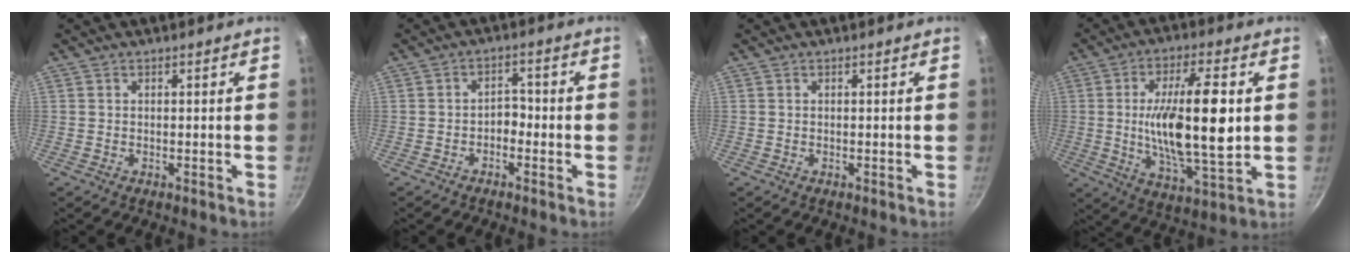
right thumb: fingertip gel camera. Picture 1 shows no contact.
{"total": 2.9, "force": [-1.4, 1.9, 1.7], "torque": [-0.013, 0.021, -0.026]}
{"total": 0.0}
{"total": 18.0, "force": [1.2, 5.9, 17.0], "torque": [-0.288, -0.009, 0.021]}